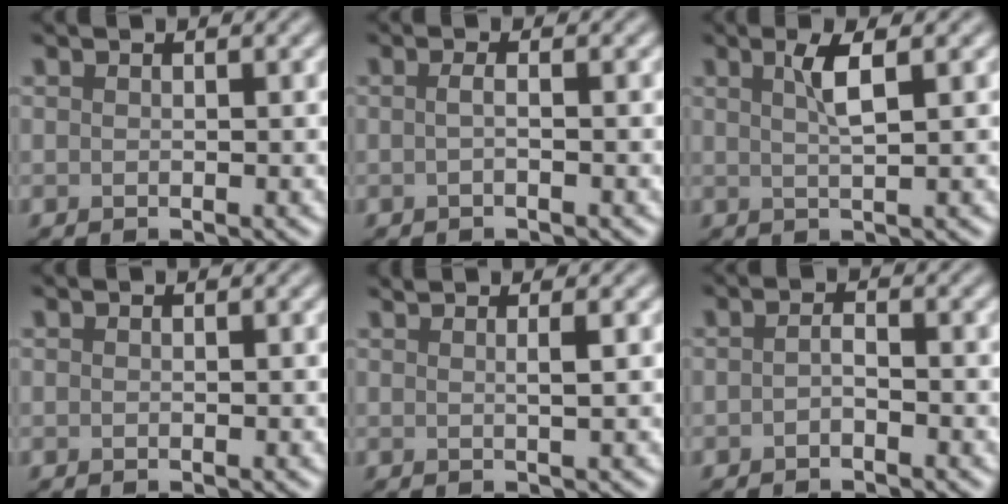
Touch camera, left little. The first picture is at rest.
{"total": 0.8, "force": [-0.2, 0.2, 0.7], "torque": [-0.013, -0.003, -0.006]}
{"total": 2.4, "force": [1.0, 0.4, 2.1], "torque": [-0.038, 0.003, 0.016]}
{"total": 0.0}
{"total": 1.7, "force": [0.7, 0.5, 1.5], "torque": [-0.021, 0.006, 0.000]}
{"total": 0.9, "force": [-0.7, 0.2, 0.5], "torque": [-0.012, 0.001, -0.013]}